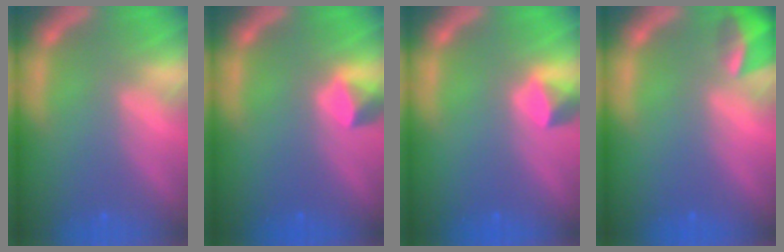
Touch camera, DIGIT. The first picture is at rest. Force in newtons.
{"total": 1.9}
{"total": 1.9}
{"total": 3.4}